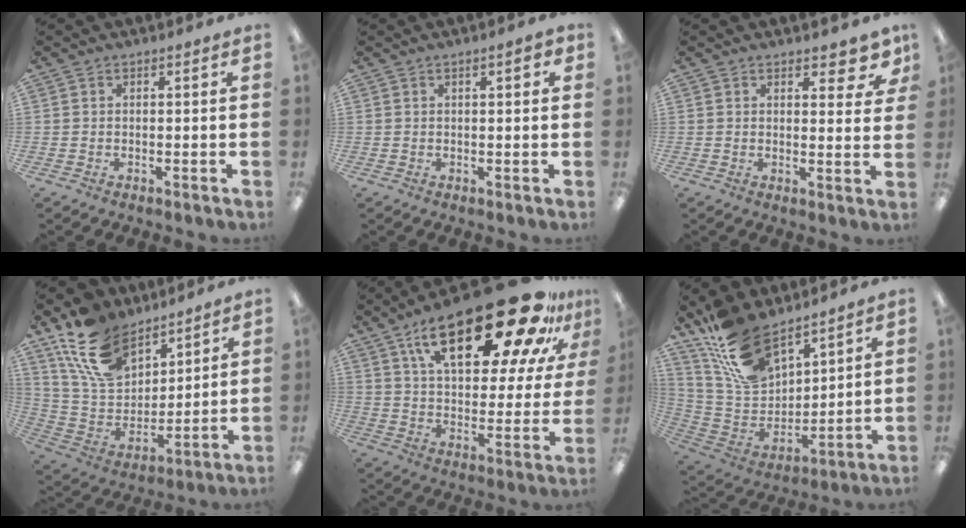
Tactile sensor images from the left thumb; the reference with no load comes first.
{"total": 3.0, "force": [1.4, 0.8, 2.6], "torque": [-0.036, -0.002, 0.019]}
{"total": 5.6, "force": [4.2, 2.1, 3.1], "torque": [-0.022, -0.028, 0.066]}
{"total": 18.4, "force": [11.9, 11.0, 8.7], "torque": [-0.177, -0.050, 0.229]}
{"total": 31.0, "force": [18.6, 11.6, 22.0], "torque": [-0.340, -0.109, 0.303]}
{"total": 18.1, "force": [13.2, 9.0, 8.4], "torque": [-0.178, -0.070, 0.250]}